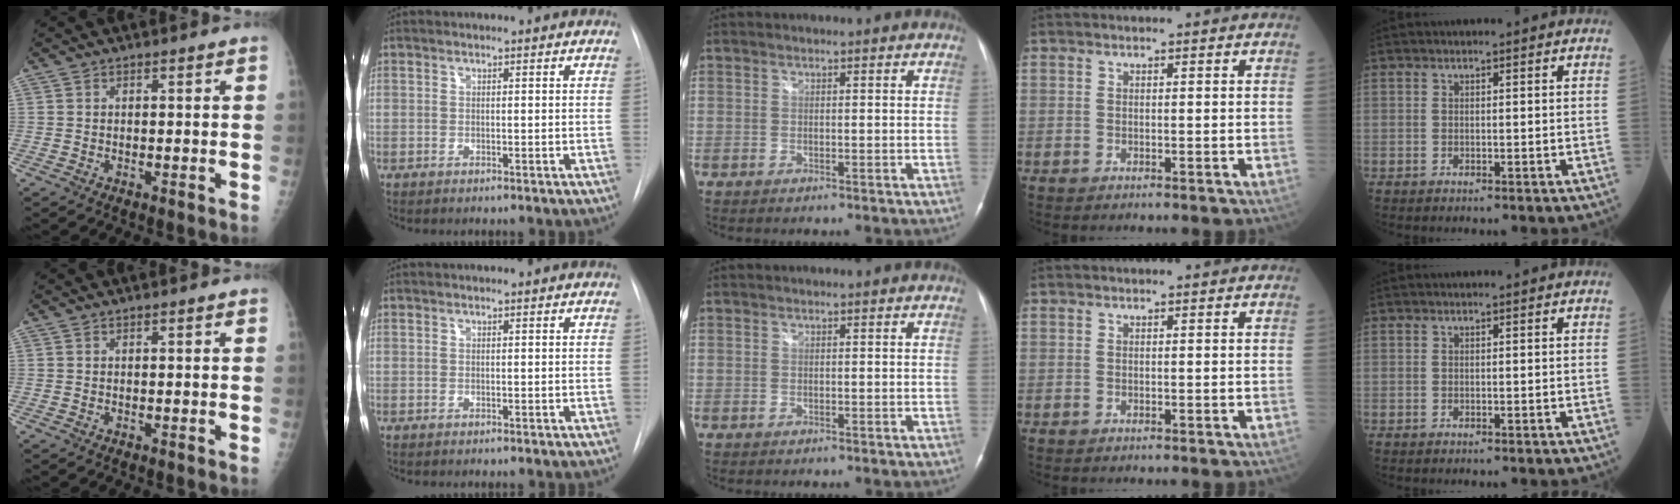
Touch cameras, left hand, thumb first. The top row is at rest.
{}